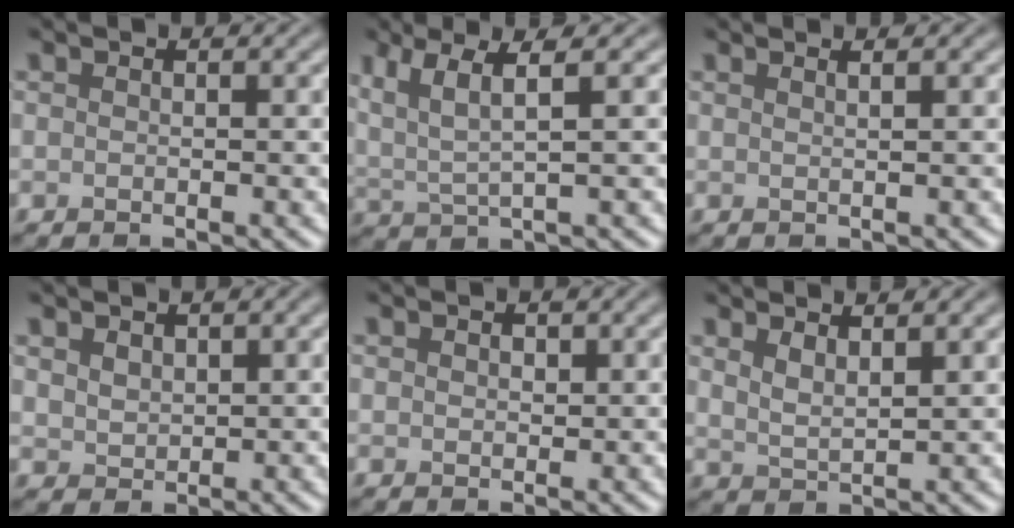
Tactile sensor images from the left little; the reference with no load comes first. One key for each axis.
{"total": 4.5, "fx": 2.2, "fy": 0.9, "fz": 3.8, "tx": -0.079, "ty": 0.001, "tz": 0.046}
{"total": 1.7, "fx": 1.0, "fy": 0.7, "fz": 1.2, "tx": 0.000, "ty": 0.001, "tz": -0.006}
{"total": 1.6, "fx": 1.0, "fy": 1.1, "fz": 0.6, "tx": -0.015, "ty": -0.001, "tz": 0.023}
{"total": 0.8, "fx": 0.4, "fy": 0.5, "fz": 0.4, "tx": -0.008, "ty": -0.001, "tz": 0.006}
{"total": 2.3, "fx": 1.8, "fy": 0.6, "fz": 1.4, "tx": -0.027, "ty": -0.004, "tz": 0.034}